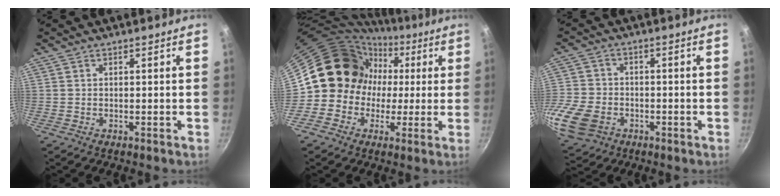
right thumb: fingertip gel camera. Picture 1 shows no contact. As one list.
[{"total": 12.6, "force": [0.6, 12.0, 3.8], "torque": [0.001, 0.027, -0.008]}, {"total": 14.6, "force": [-4.8, 11.2, 8.1], "torque": [-0.179, 0.018, -0.087]}]